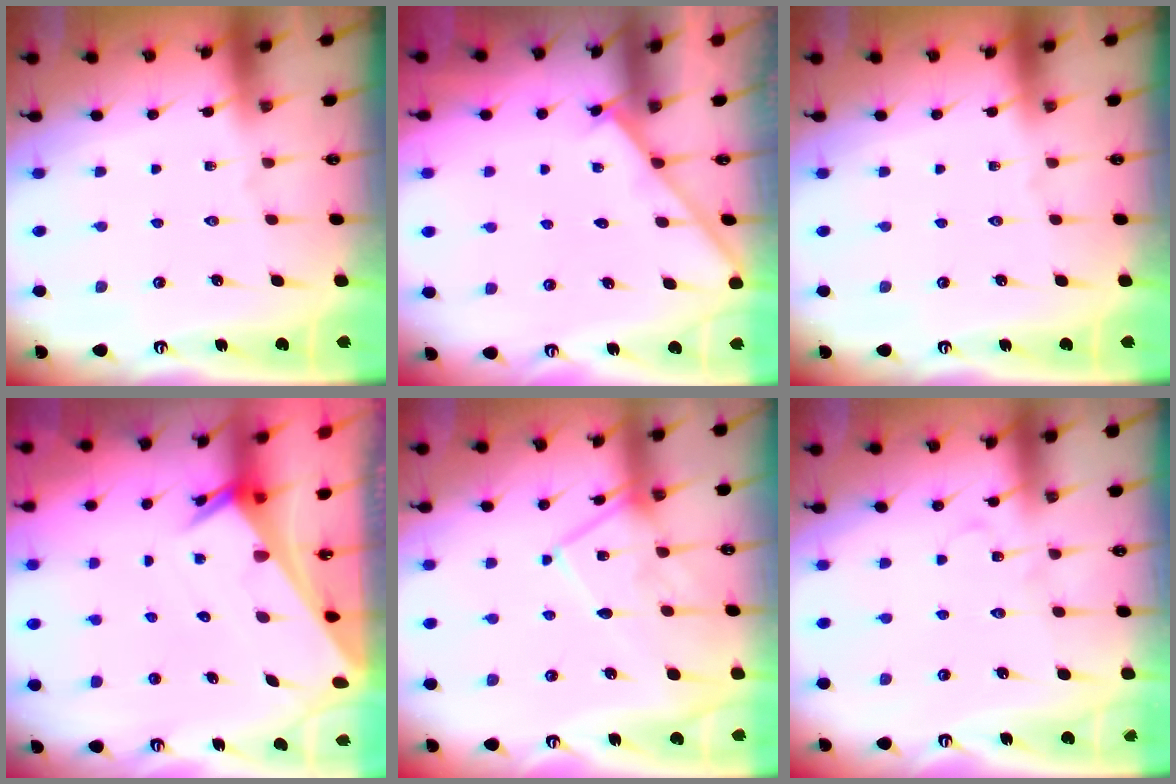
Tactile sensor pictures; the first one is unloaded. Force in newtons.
{"total": 2.0, "press": 1.9, "slide": 0.3}
{"total": 0.0}
{"total": 2.9, "press": 2.9, "slide": 0.2}
{"total": 11.5, "press": 11.5, "slide": 0.4}
{"total": 6.6, "press": 6.6, "slide": 0.4}